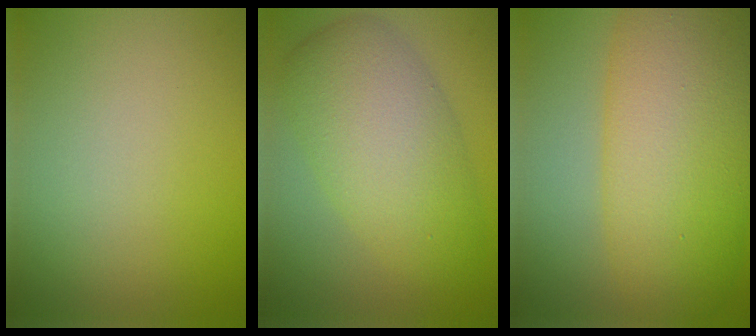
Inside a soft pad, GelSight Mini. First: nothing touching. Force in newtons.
{"total": 7.4, "press": 7.4, "slide": 0.2}
{"total": 11.5, "press": 11.5, "slide": 0.2}